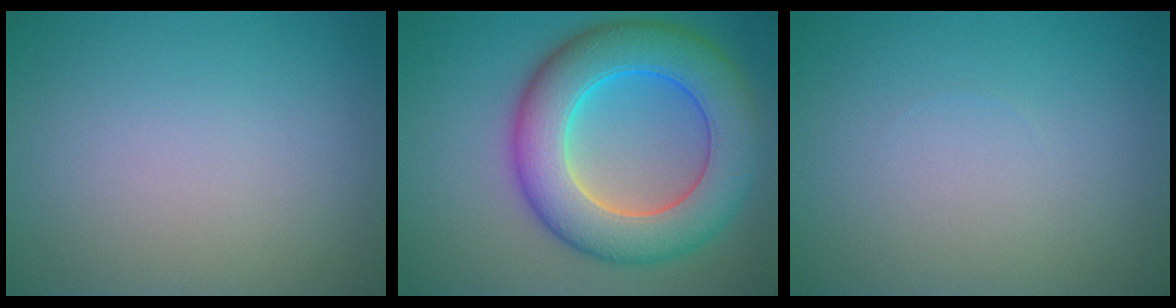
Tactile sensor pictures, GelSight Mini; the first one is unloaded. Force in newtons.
{"total": 10.2, "press": 10.2, "slide": 0.1}
{"total": 0.0}